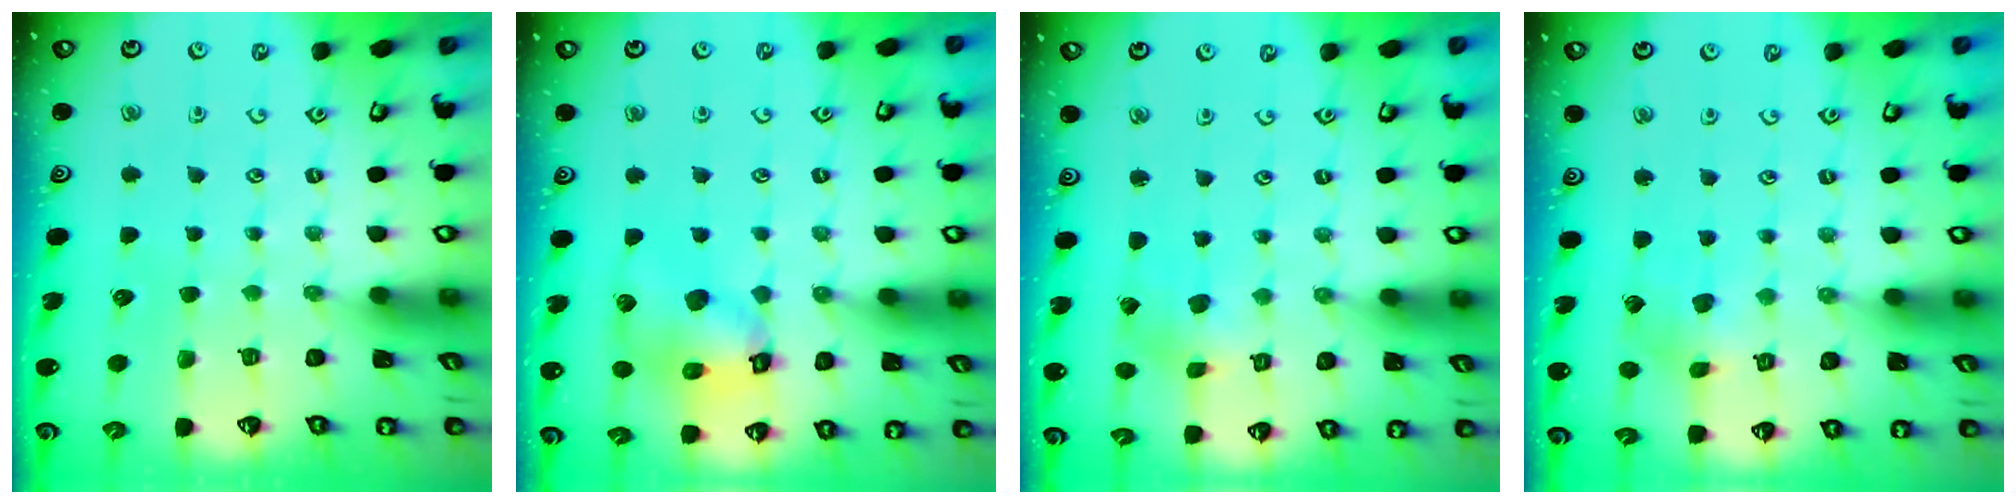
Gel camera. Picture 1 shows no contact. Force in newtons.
{"total": 13.0, "press": 12.9, "slide": 1.5}
{"total": 1.3, "press": 1.3, "slide": 0.2}
{"total": 3.7, "press": 3.7, "slide": 0.5}